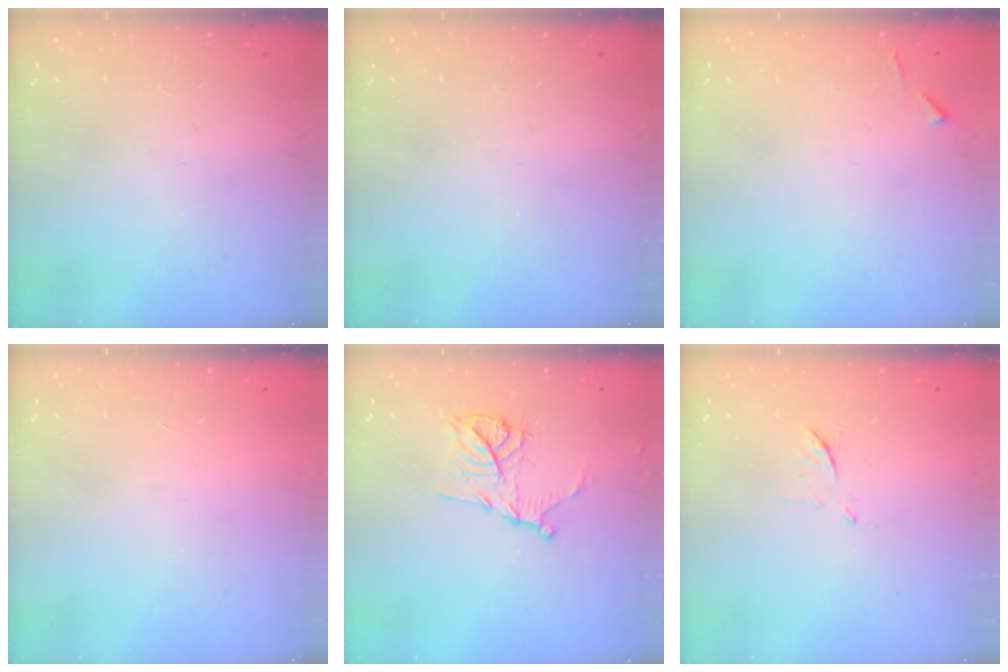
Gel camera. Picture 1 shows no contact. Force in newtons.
{"total": 0.0}
{"total": 4.3, "press": 4.3, "slide": 0.6}
{"total": 1.7, "press": 1.7, "slide": 0.1}
{"total": 11.8, "press": 11.8, "slide": 0.5}
{"total": 5.5, "press": 5.4, "slide": 0.7}